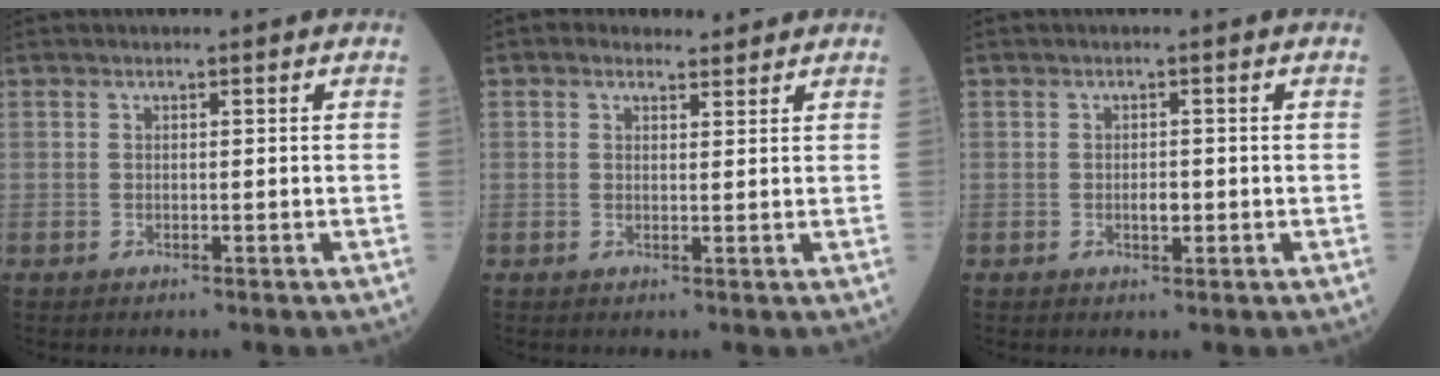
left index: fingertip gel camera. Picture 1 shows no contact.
{"total": 2.2, "force": [1.7, 1.3, 0.3], "torque": [-0.009, 0.012, 0.025]}
{"total": 1.5, "force": [-0.4, 0.7, 1.2], "torque": [-0.021, 0.000, -0.006]}